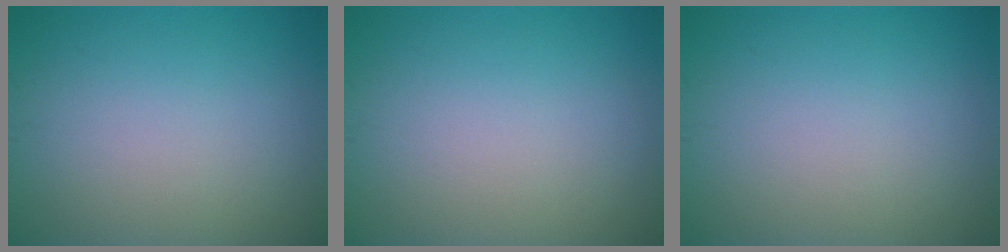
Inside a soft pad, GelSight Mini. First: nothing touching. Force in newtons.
{"total": 0.0}
{"total": 0.0}